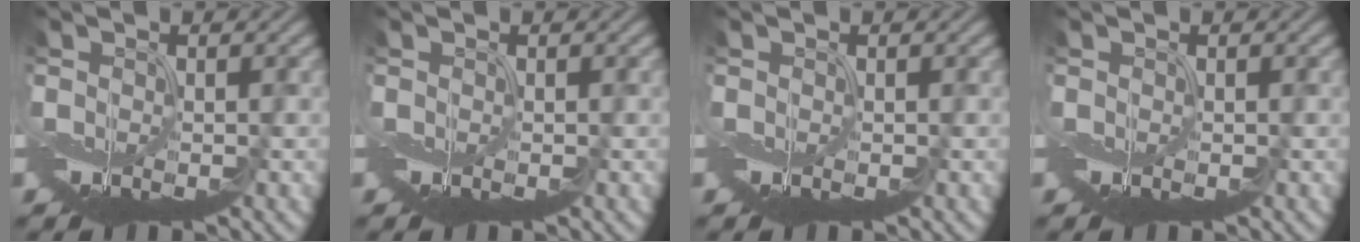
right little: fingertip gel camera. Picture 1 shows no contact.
{"total": 0.0}
{"total": 0.0}
{"total": 0.0}